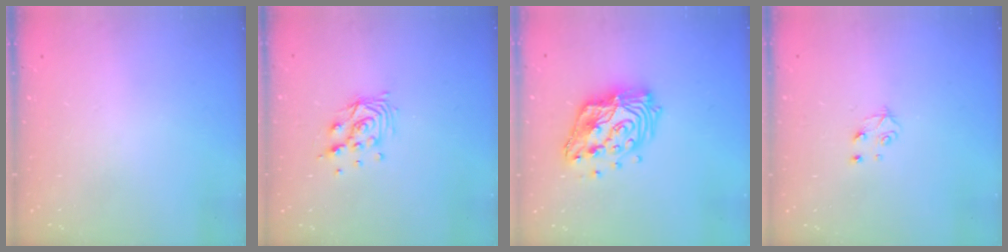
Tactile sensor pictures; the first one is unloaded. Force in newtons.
{"total": 9.5, "press": 9.4, "slide": 0.8}
{"total": 15.9, "press": 15.9, "slide": 1.0}
{"total": 4.3, "press": 4.3, "slide": 0.5}